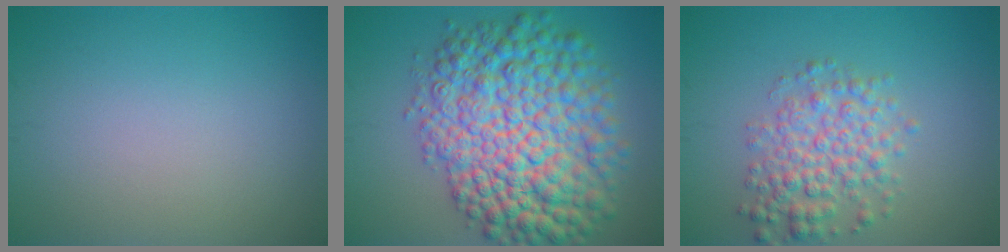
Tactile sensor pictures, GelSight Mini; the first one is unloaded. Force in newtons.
{"total": 12.3, "press": 12.3, "slide": 0.2}
{"total": 4.4, "press": 4.4, "slide": 0.1}